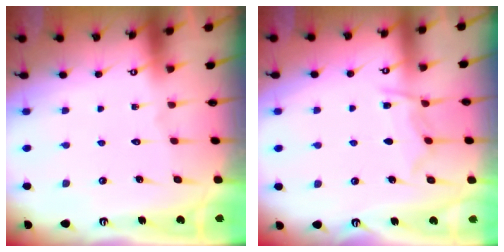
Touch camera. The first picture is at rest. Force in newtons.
{"total": 7.6, "press": 7.5, "slide": 0.7}